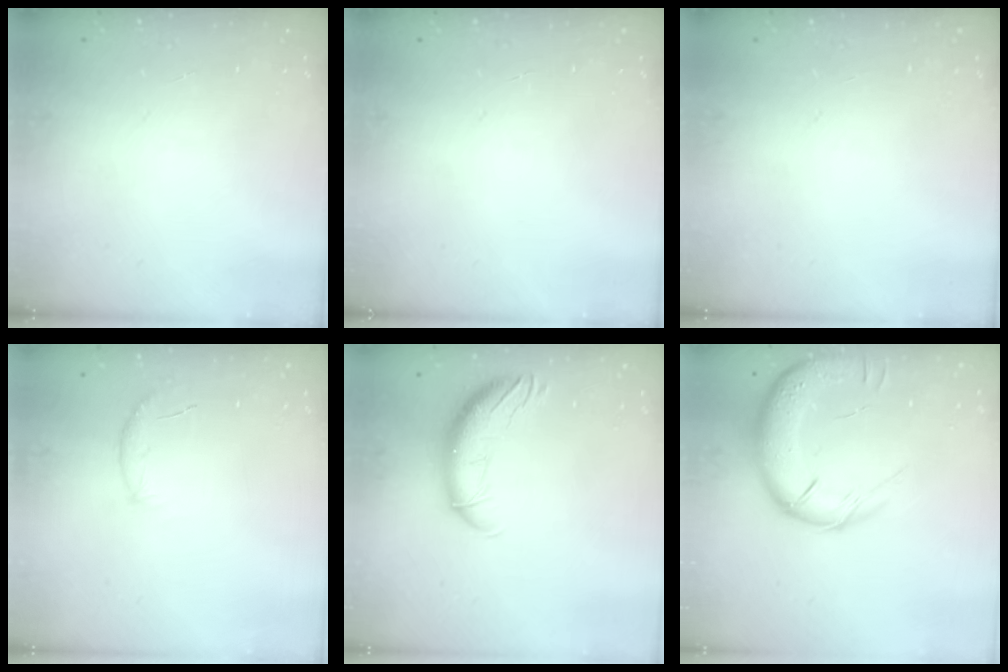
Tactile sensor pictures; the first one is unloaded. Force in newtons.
{"total": 0.0}
{"total": 0.0}
{"total": 6.9, "press": 6.7, "slide": 1.8}
{"total": 11.2, "press": 11.1, "slide": 1.7}
{"total": 15.8, "press": 15.3, "slide": 4.0}